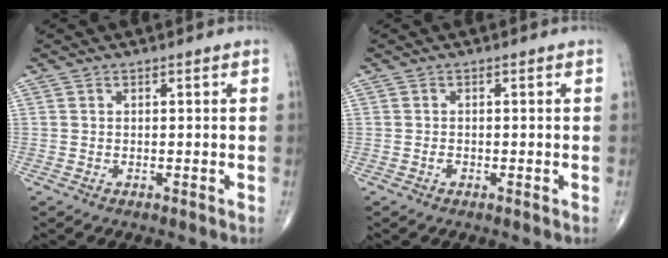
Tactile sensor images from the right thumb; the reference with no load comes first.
{"total": 0.7, "force": [-0.3, 0.4, 0.5], "torque": [-0.008, 0.000, -0.007]}